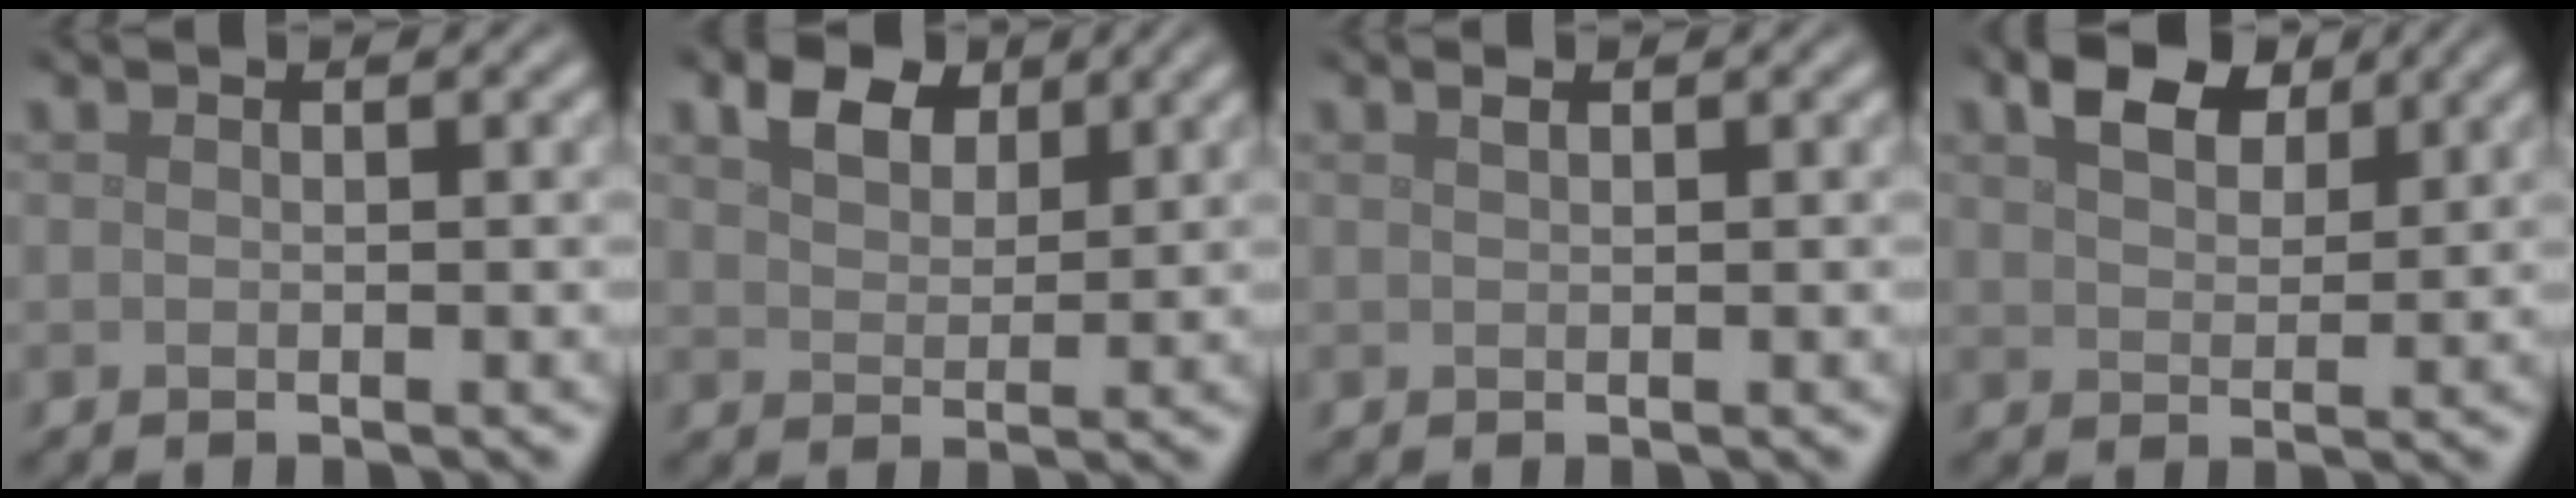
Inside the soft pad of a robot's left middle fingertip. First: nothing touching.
{"total": 4.0, "force": [2.6, 2.3, 2.0], "torque": [-0.041, 0.004, 0.043]}
{"total": 0.6, "force": [0.4, 0.3, 0.4], "torque": [-0.010, 0.002, 0.009]}
{"total": 4.7, "force": [3.1, 2.4, 2.6], "torque": [-0.049, 0.009, 0.050]}